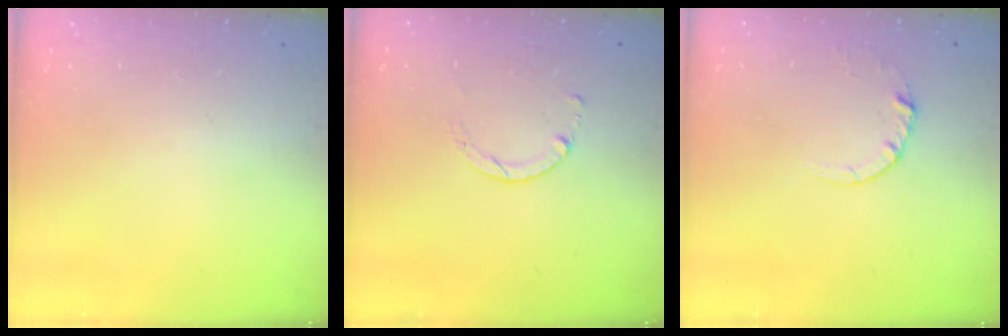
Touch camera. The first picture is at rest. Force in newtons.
{"total": 1.4, "press": 1.4, "slide": 0.2}
{"total": 2.7, "press": 2.7, "slide": 0.2}